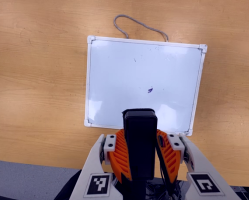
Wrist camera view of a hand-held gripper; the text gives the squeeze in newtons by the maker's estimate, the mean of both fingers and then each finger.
{"total": 8.7, "left": 7.5, "right": 9.9}